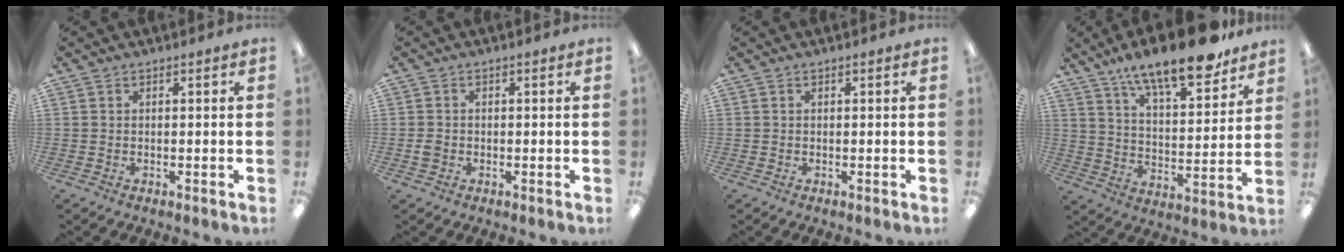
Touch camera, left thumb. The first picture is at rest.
{"total": 1.6, "force": [-0.4, 1.4, 0.8], "torque": [-0.014, 0.004, -0.009]}
{"total": 0.0}
{"total": 17.3, "force": [14.1, 4.3, 9.1], "torque": [-0.148, -0.088, 0.237]}